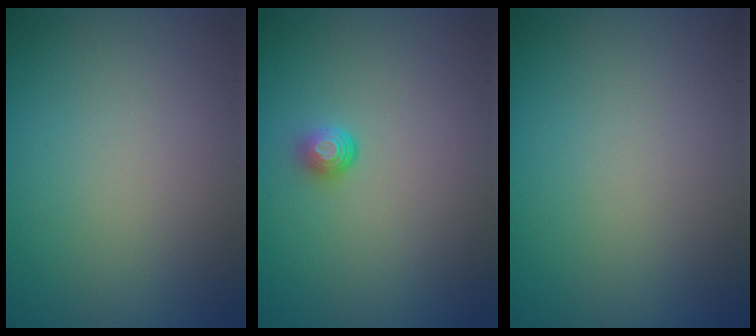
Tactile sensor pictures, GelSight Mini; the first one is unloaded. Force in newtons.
{"total": 1.5, "press": 1.0, "slide": 1.1}
{"total": 0.0}